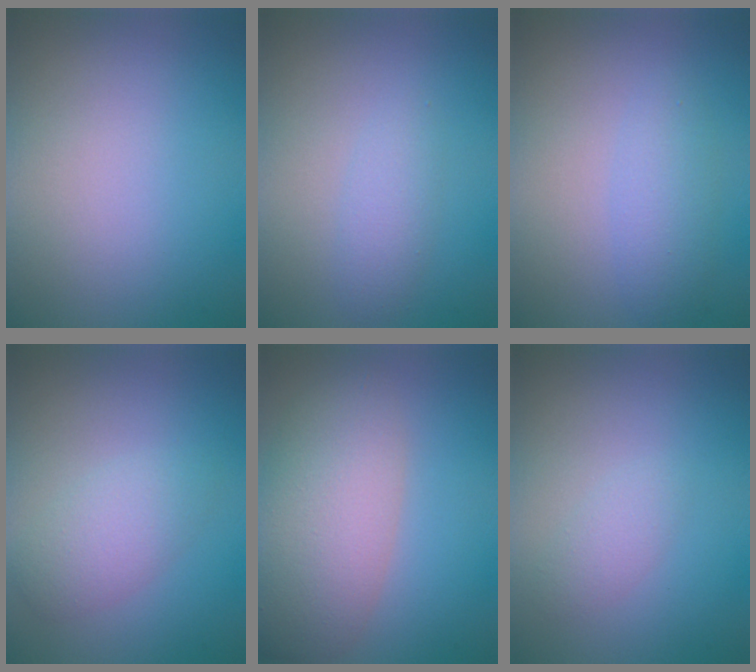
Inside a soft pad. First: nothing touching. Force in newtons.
{"total": 1.8, "press": 1.8, "slide": 0.0}
{"total": 2.3, "press": 2.3, "slide": 0.1}
{"total": 2.9, "press": 2.9, "slide": 0.2}
{"total": 6.8, "press": 6.8, "slide": 0.3}
{"total": 1.3, "press": 1.3, "slide": 0.1}